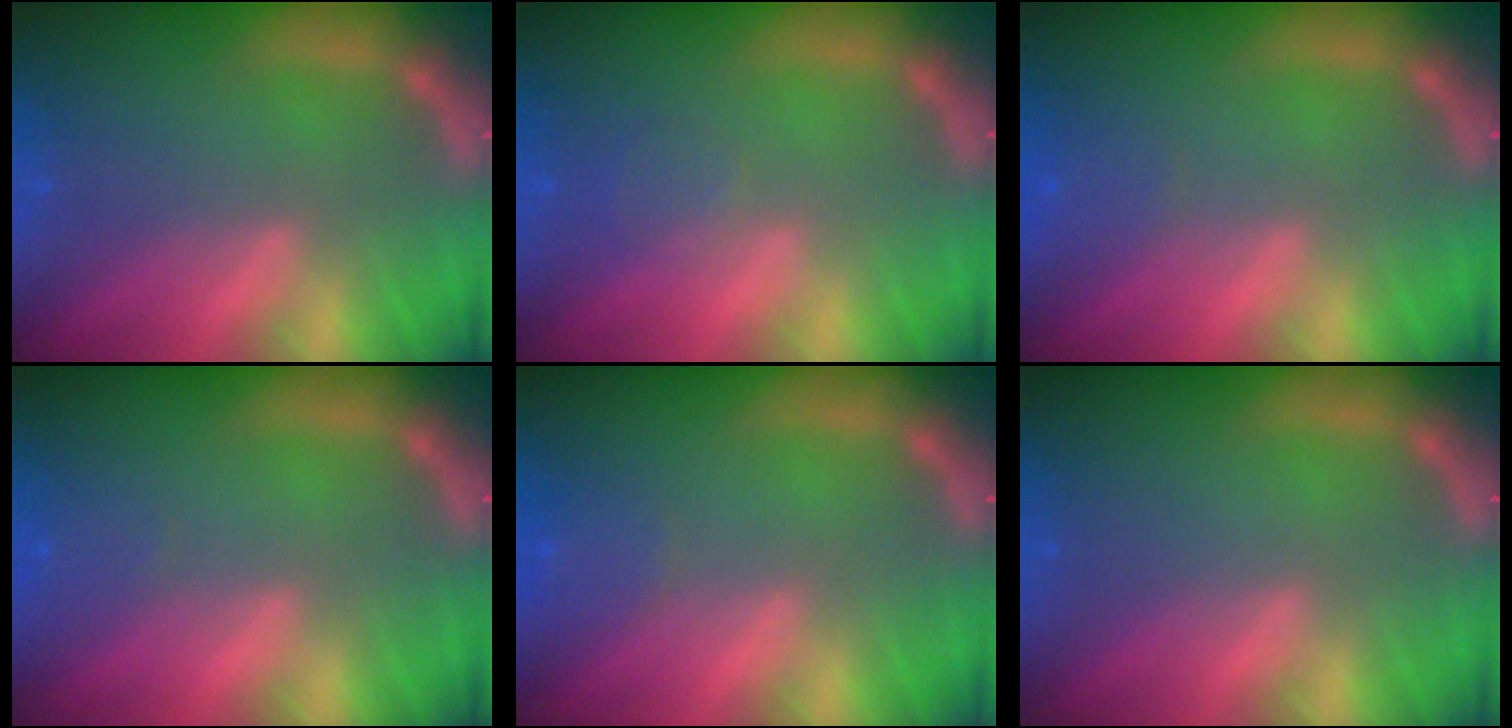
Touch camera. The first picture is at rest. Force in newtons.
{"total": 1.5}
{"total": 1.4}
{"total": 1.0}
{"total": 1.9}
{"total": 0.0}